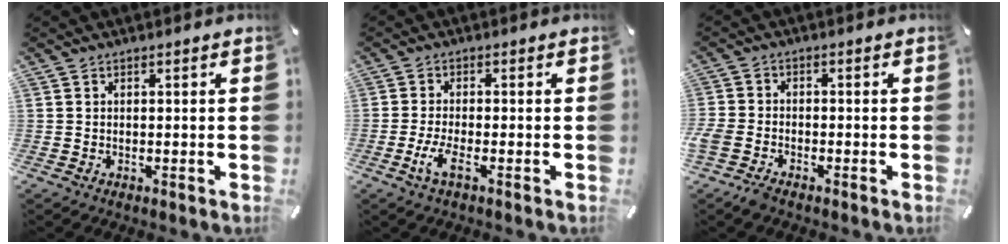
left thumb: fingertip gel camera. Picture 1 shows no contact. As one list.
[{"total": 4.3, "force": [-1.7, 0.9, 3.8], "torque": [-0.090, -0.012, -0.035]}, {"total": 3.7, "force": [-2.8, 1.8, 1.5], "torque": [-0.046, 0.011, -0.057]}]